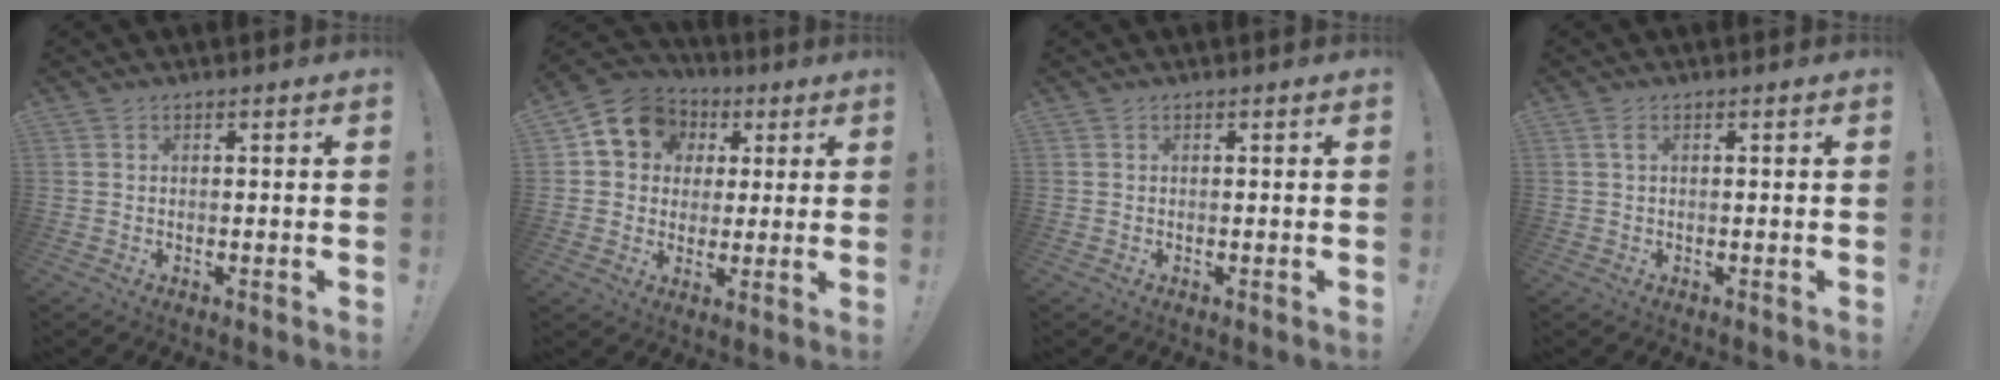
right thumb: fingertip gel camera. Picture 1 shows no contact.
{"total": 12.0, "force": [4.3, 10.1, 4.8], "torque": [-0.064, -0.013, 0.086]}
{"total": 0.0}
{"total": 1.6, "force": [0.4, 0.3, 1.5], "torque": [-0.032, 0.002, 0.007]}